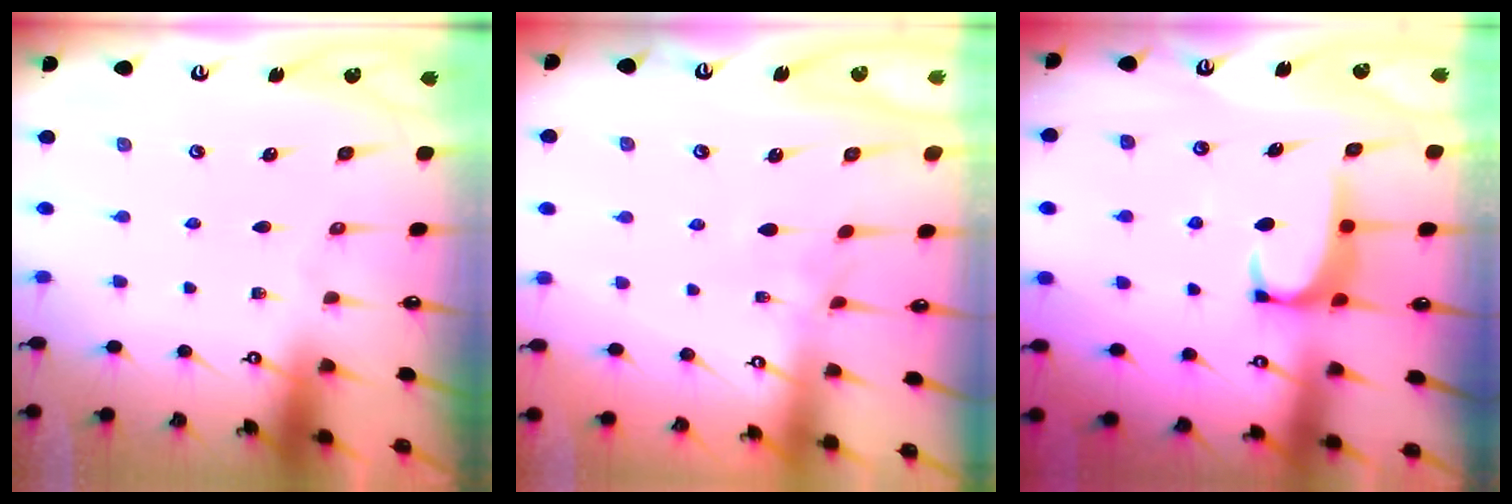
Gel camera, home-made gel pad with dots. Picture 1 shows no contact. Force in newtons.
{"total": 5.0, "press": 5.0, "slide": 0.2}
{"total": 1.9, "press": 1.9, "slide": 0.3}